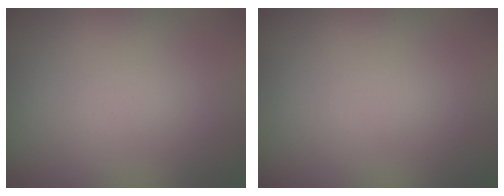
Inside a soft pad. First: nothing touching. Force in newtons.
{"total": 0.0}